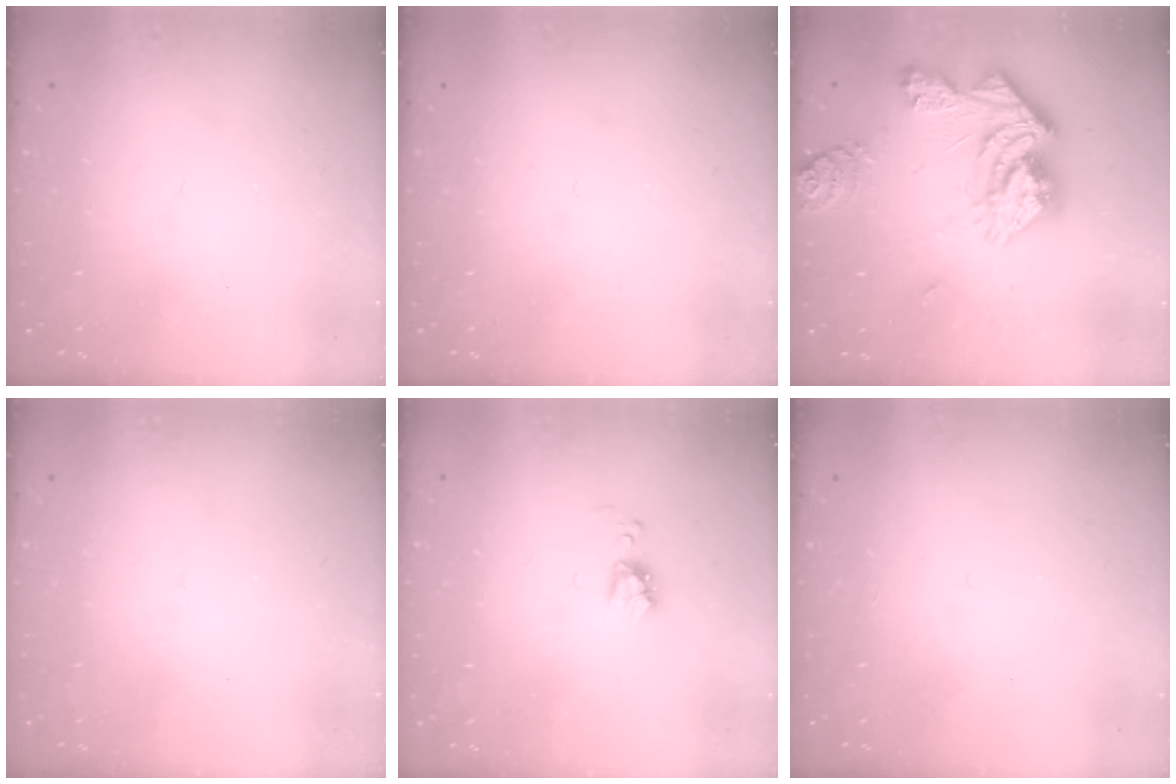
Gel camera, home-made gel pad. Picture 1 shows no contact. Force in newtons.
{"total": 0.0}
{"total": 18.5, "press": 18.4, "slide": 1.6}
{"total": 0.0}
{"total": 4.9, "press": 4.8, "slide": 0.8}
{"total": 0.0}